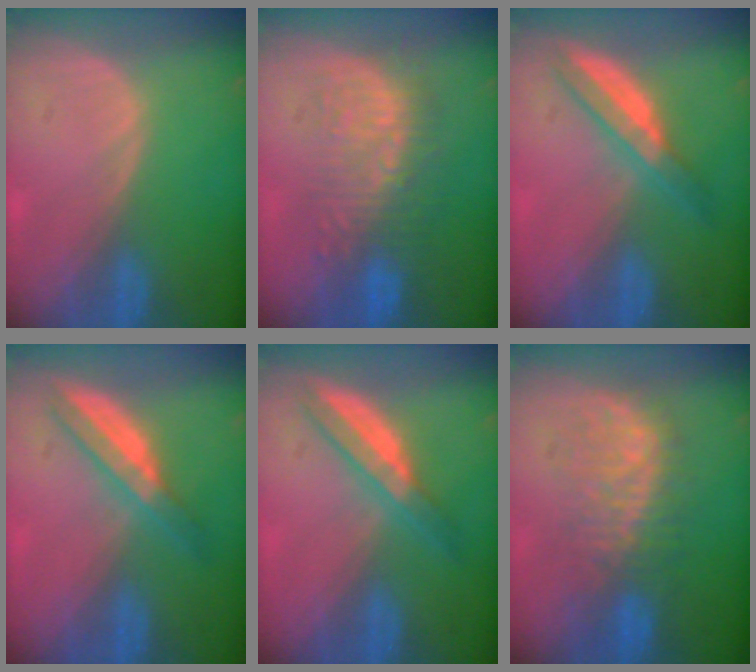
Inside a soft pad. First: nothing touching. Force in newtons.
{"total": 8.9, "press": 8.7, "slide": 2.0}
{"total": 5.7, "press": 5.2, "slide": 2.5}
{"total": 6.0, "press": 5.2, "slide": 3.0}
{"total": 5.7, "press": 5.2, "slide": 2.5}
{"total": 8.5, "press": 8.4, "slide": 0.9}